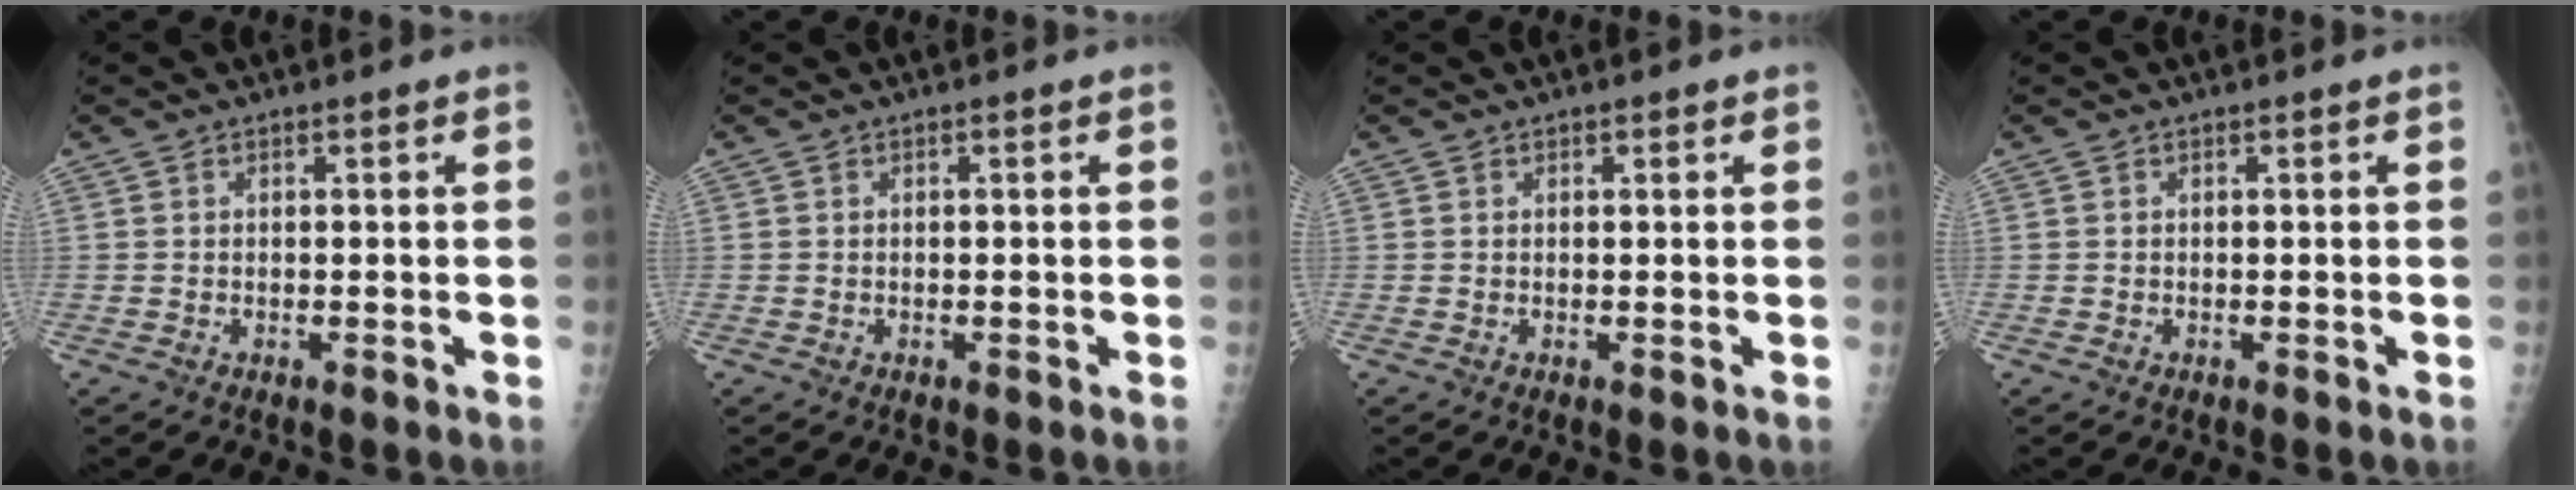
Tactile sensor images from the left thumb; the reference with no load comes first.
{"total": 0.0}
{"total": 0.5, "force": [0.4, 0.2, 0.1], "torque": [-0.001, -0.003, 0.005]}
{"total": 0.0}